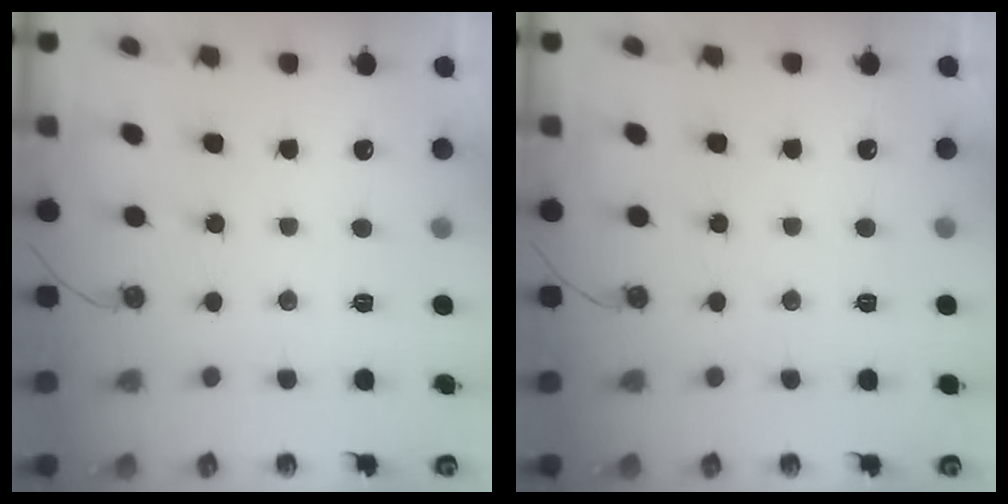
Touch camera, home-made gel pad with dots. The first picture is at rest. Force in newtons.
{"total": 2.1, "press": 1.5, "slide": 1.5}